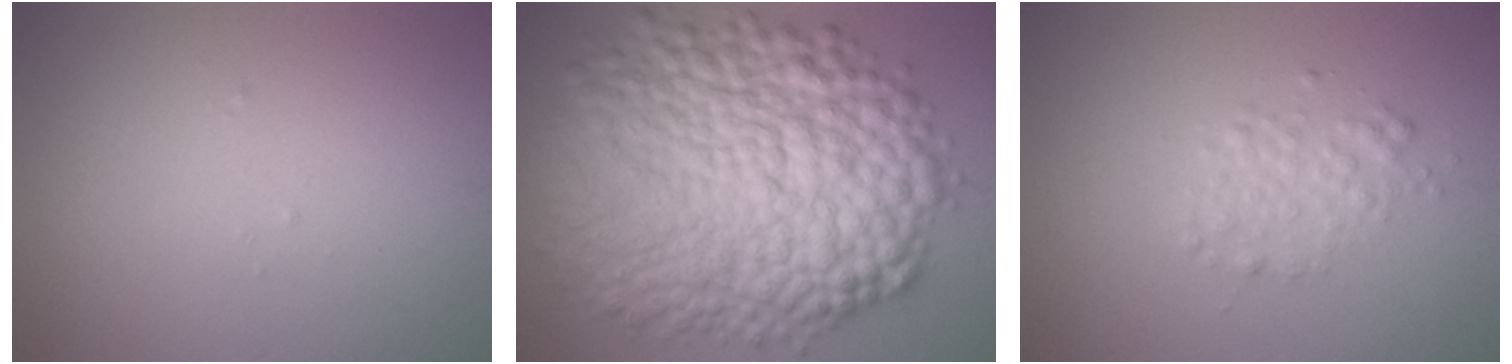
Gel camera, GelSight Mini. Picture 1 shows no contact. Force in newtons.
{"total": 14.6, "press": 14.6, "slide": 0.1}
{"total": 2.0, "press": 2.0, "slide": 0.0}